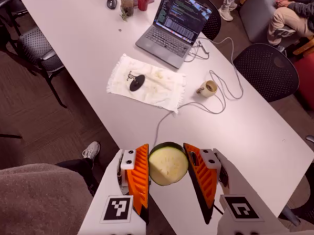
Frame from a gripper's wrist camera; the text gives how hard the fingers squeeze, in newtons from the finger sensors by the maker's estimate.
{"total": 8.8, "left": 8.7, "right": 8.9}